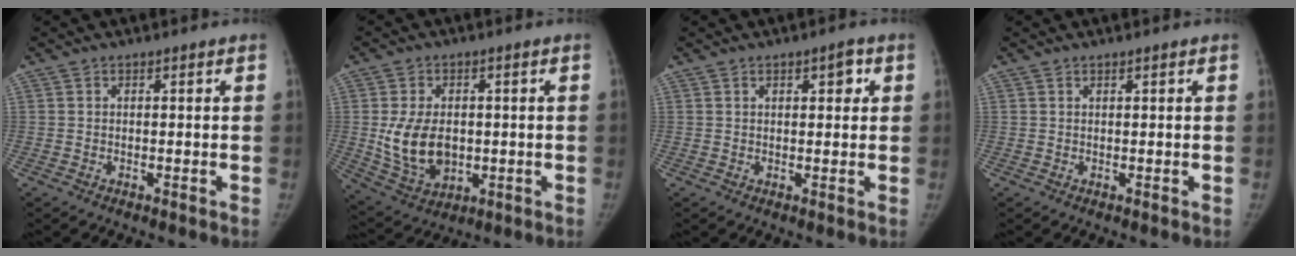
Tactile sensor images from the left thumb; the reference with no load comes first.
{"total": 11.3, "force": [-0.2, 7.7, 8.2], "torque": [-0.133, -0.008, 0.013]}
{"total": 3.2, "force": [1.3, 1.3, 2.6], "torque": [-0.025, -0.001, 0.016]}
{"total": 0.5, "force": [0.4, 0.0, 0.4], "torque": [-0.007, -0.002, 0.008]}